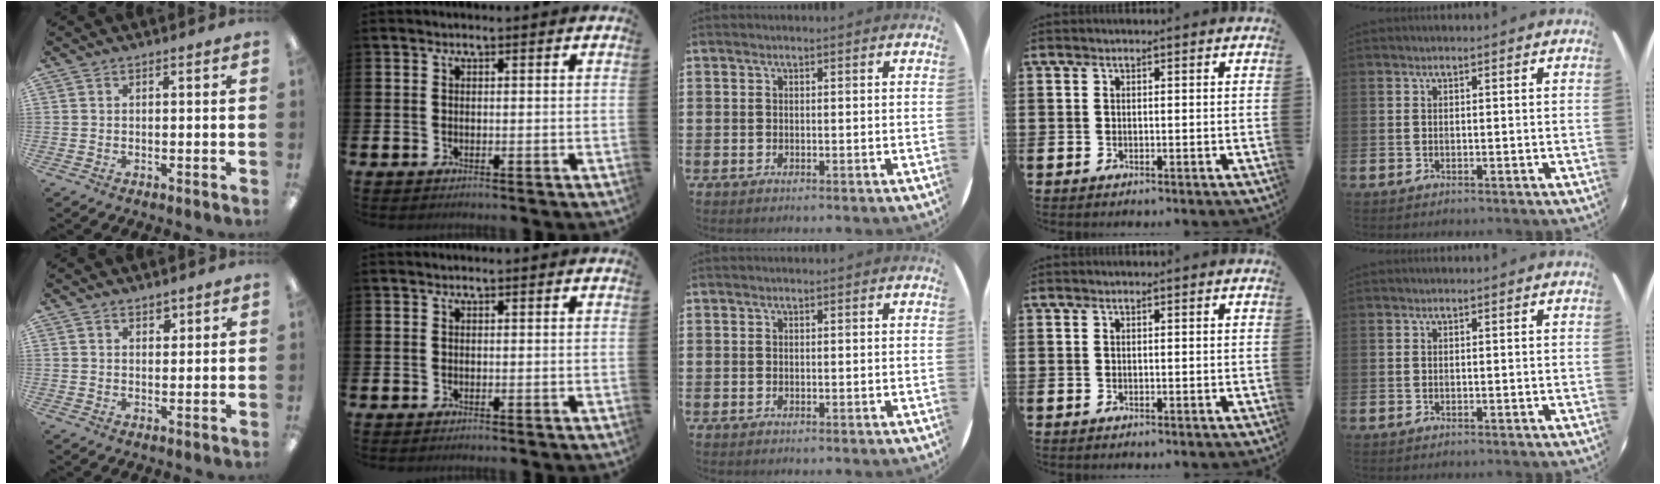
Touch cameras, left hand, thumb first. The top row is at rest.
{"thumb": {"total": 2.0, "force": [1.5, 1.1, 0.6], "torque": [0.004, -0.006, 0.025]}}